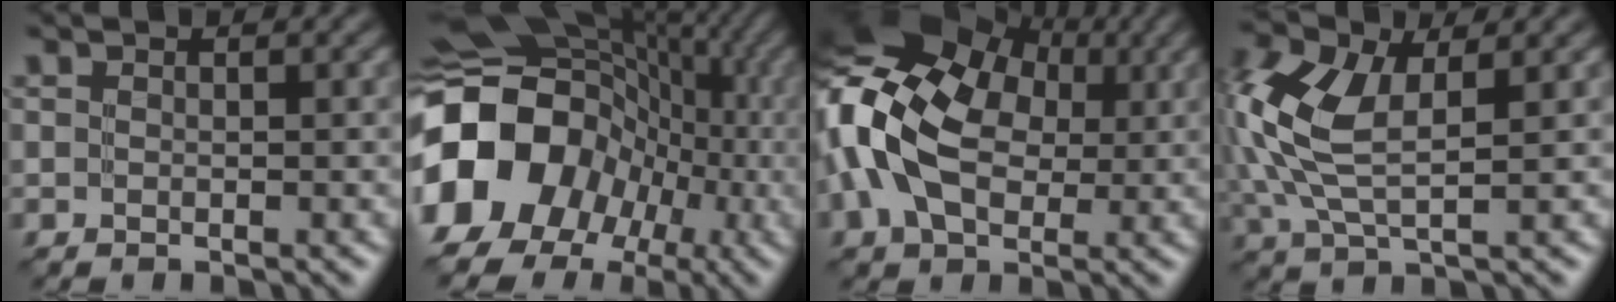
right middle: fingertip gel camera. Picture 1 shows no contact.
{"total": 15.5, "force": [-2.7, 12.9, 8.2], "torque": [-0.180, 0.001, -0.061]}
{"total": 14.1, "force": [1.5, 9.9, 9.9], "torque": [-0.210, 0.014, 0.012]}
{"total": 8.5, "force": [1.8, 4.4, 7.0], "torque": [-0.188, 0.006, 0.031]}